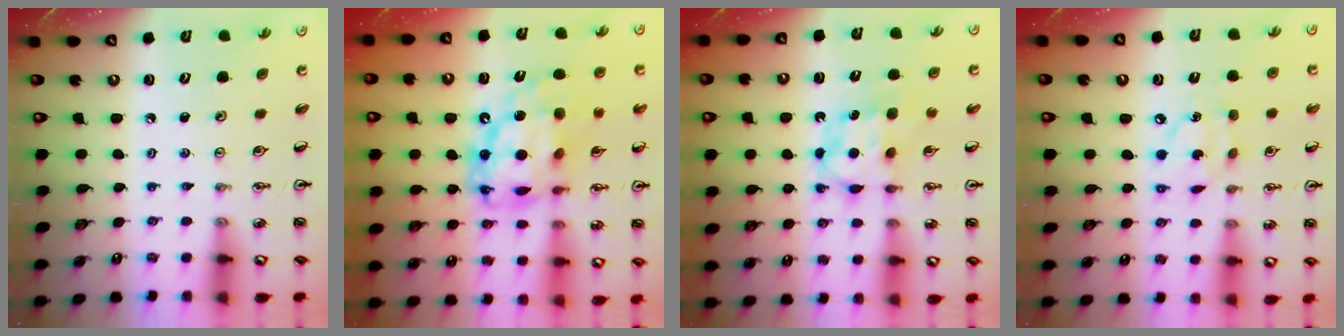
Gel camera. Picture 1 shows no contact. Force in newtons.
{"total": 18.2, "press": 18.1, "slide": 2.0}
{"total": 7.0, "press": 7.0, "slide": 0.5}
{"total": 7.9, "press": 7.8, "slide": 0.3}